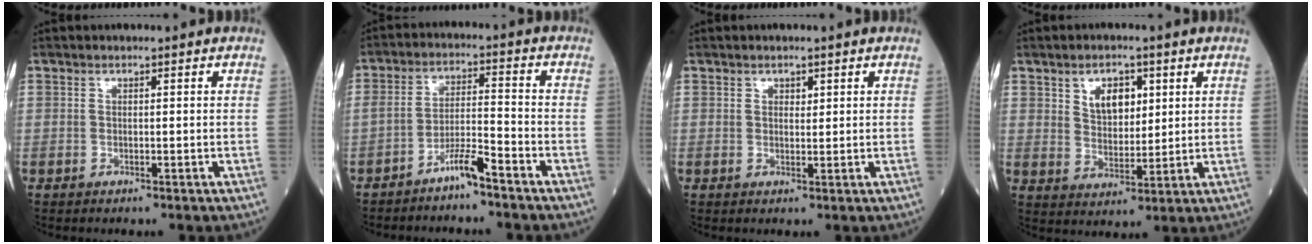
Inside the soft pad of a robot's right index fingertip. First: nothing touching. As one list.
[{"total": 5.2, "force": [-4.0, 0.1, 3.3], "torque": [-0.063, 0.003, -0.077]}, {"total": 1.2, "force": [0.7, 0.7, 0.6], "torque": [-0.005, -0.004, 0.010]}, {"total": 5.9, "force": [2.5, 3.4, 4.2], "torque": [-0.071, 0.003, 0.048]}]